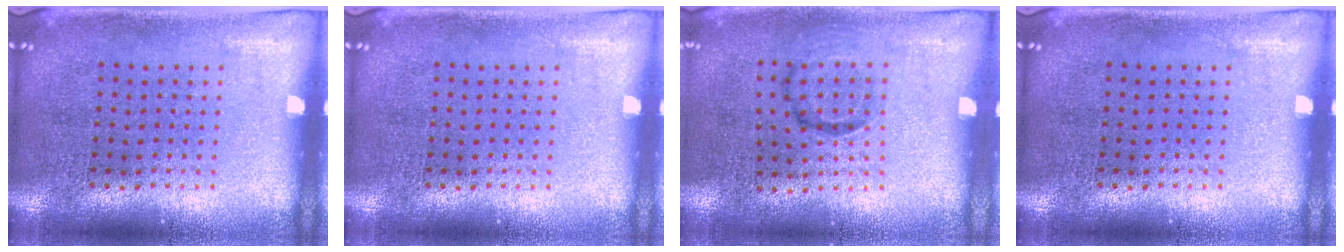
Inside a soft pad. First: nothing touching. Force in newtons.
{"total": 0.0}
{"total": 1.0, "press": 0.6, "slide": 0.8}
{"total": 0.0}